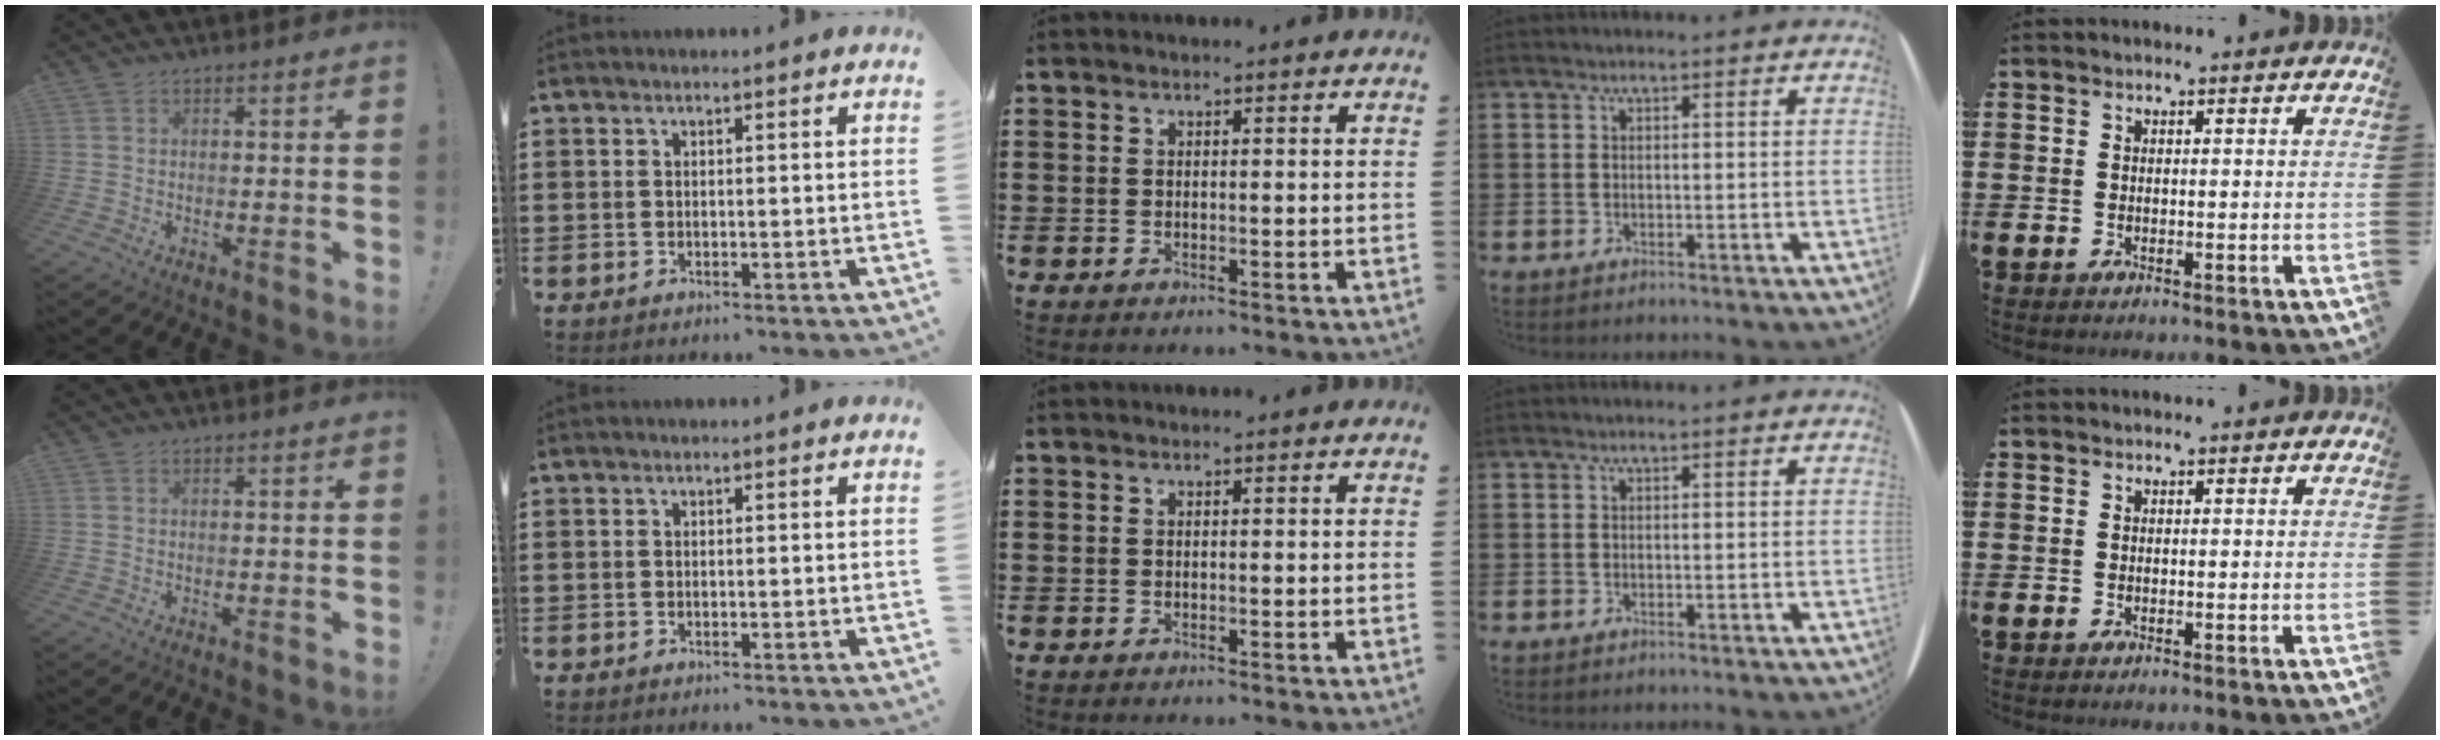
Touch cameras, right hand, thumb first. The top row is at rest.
{}